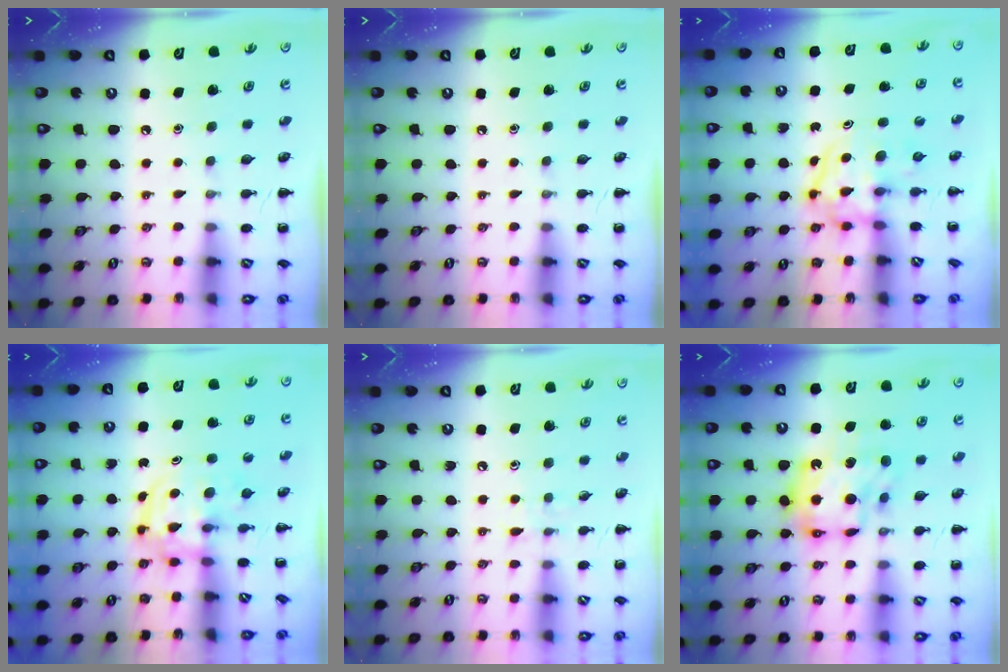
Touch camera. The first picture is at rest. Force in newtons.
{"total": 0.0}
{"total": 3.8, "press": 3.7, "slide": 0.4}
{"total": 2.9, "press": 2.9, "slide": 0.3}
{"total": 5.4, "press": 4.9, "slide": 2.1}
{"total": 13.6, "press": 13.5, "slide": 1.5}